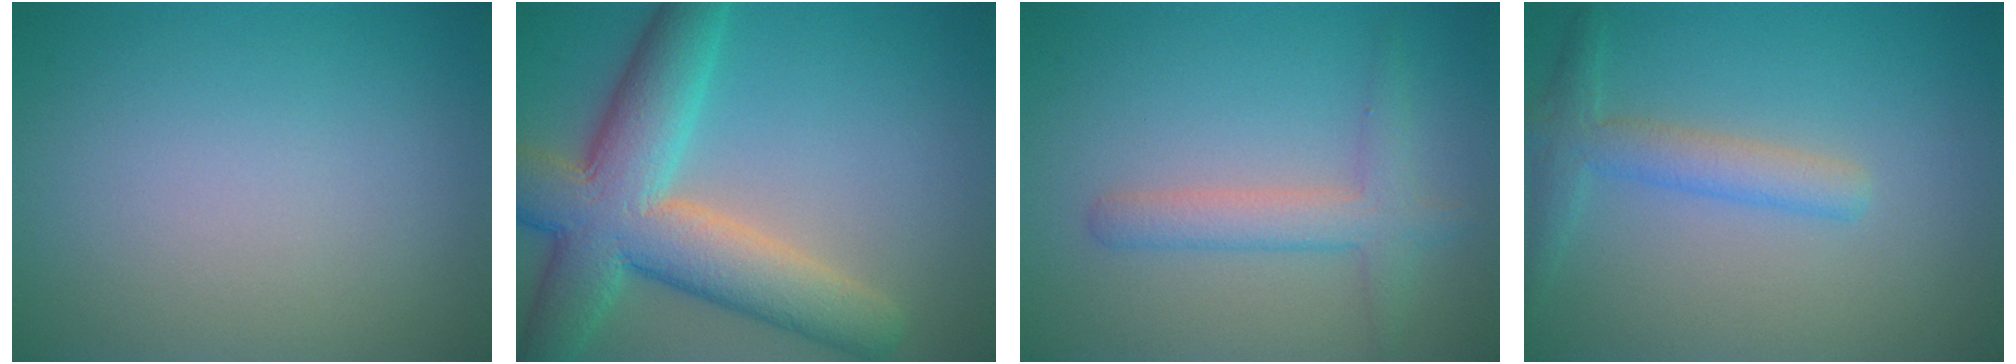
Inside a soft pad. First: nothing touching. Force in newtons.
{"total": 10.2, "press": 10.2, "slide": 0.6}
{"total": 2.8, "press": 2.8, "slide": 0.1}
{"total": 2.8, "press": 2.8, "slide": 0.1}